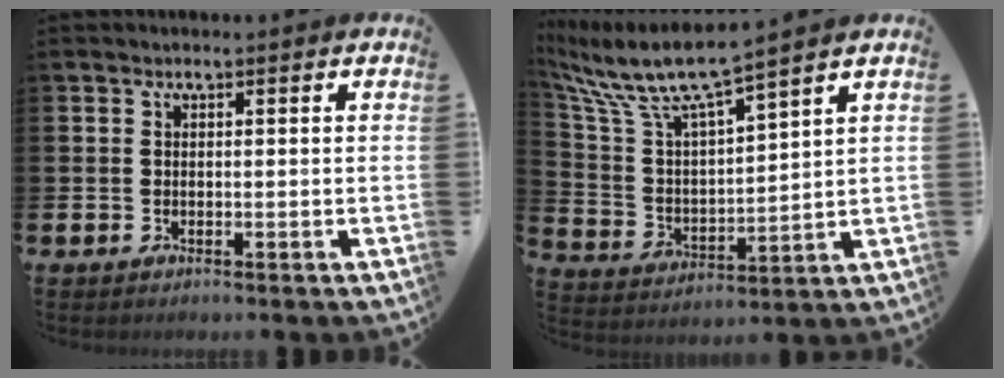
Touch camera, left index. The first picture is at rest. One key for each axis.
{"total": 7.8, "fx": 6.9, "fy": 0.6, "fz": 3.4, "tx": -0.103, "ty": -0.048, "tz": 0.113}